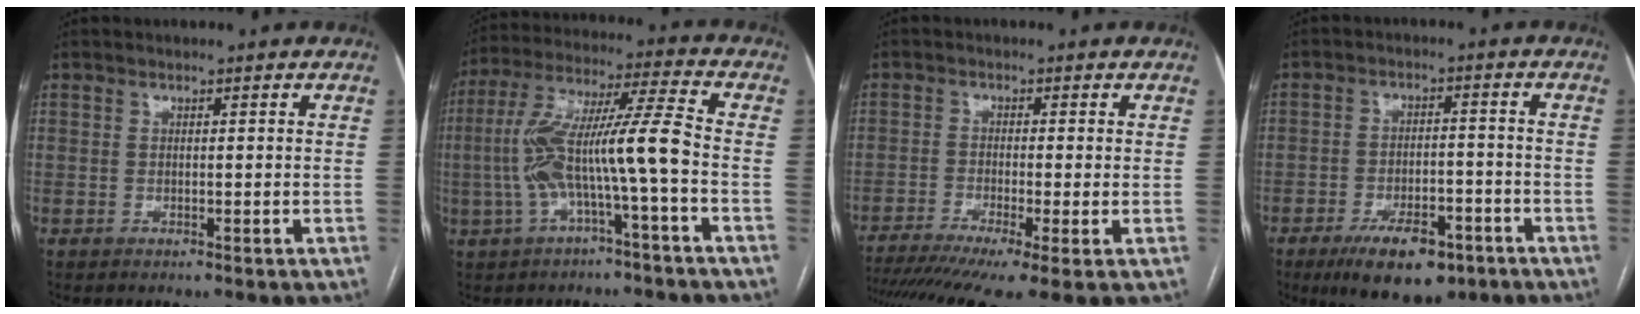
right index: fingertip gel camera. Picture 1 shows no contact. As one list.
[{"total": 12.4, "force": [-2.5, 0.3, 12.1], "torque": [-0.247, 0.030, -0.049]}, {"total": 12.0, "force": [-7.7, 2.1, 9.0], "torque": [-0.165, -0.020, -0.125]}, {"total": 10.7, "force": [-6.8, 4.5, 6.9], "torque": [-0.108, -0.005, -0.104]}]